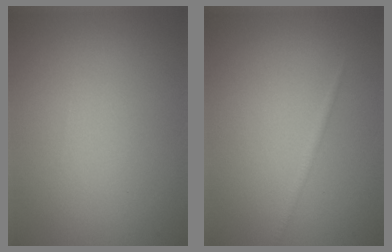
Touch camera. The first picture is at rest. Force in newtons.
{"total": 0.7, "press": 0.7, "slide": 0.0}